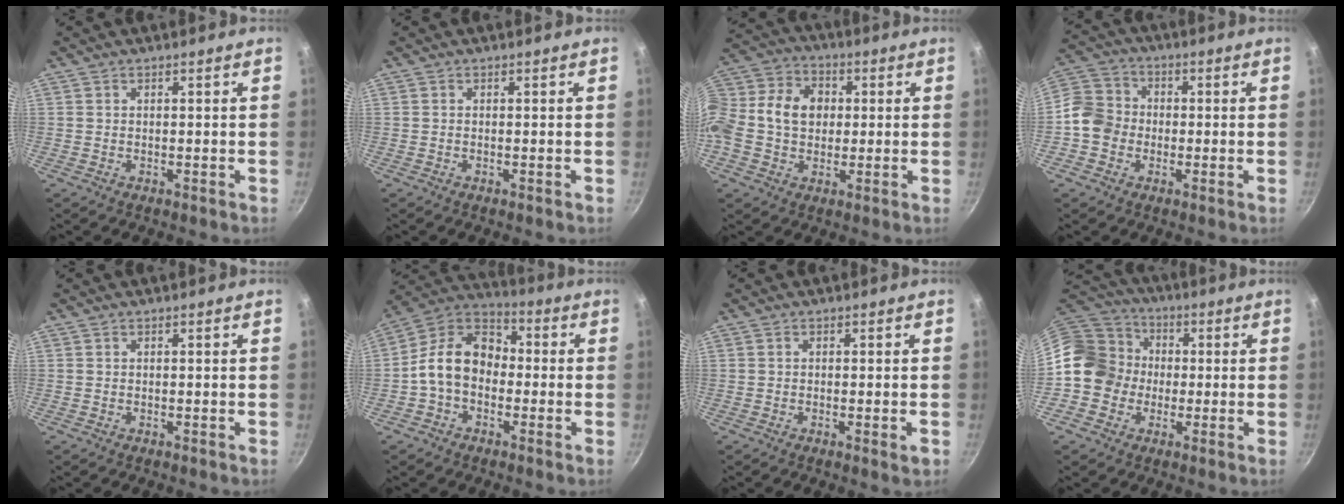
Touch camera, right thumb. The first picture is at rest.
{"total": 0.0}
{"total": 16.9, "force": [0.8, 13.1, 10.6], "torque": [-0.191, 0.037, -0.006]}
{"total": 8.3, "force": [-1.7, 7.3, 3.7], "torque": [-0.038, 0.022, -0.053]}
{"total": 0.0}
{"total": 12.1, "force": [-1.8, 8.9, 8.0], "torque": [-0.104, 0.043, -0.057]}
{"total": 1.6, "force": [-0.6, 0.1, 1.4], "torque": [-0.027, -0.003, -0.012]}
{"total": 15.1, "force": [-0.7, 13.5, 6.8], "torque": [-0.094, 0.044, -0.025]}